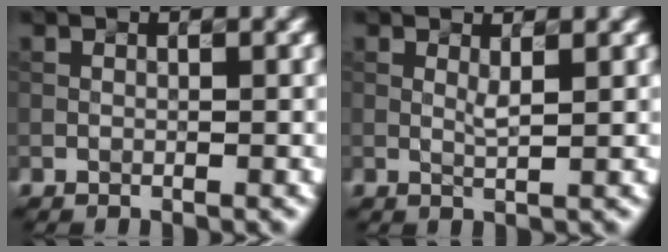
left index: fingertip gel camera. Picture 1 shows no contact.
{"total": 0.8, "force": [0.3, -0.1, 0.7], "torque": [-0.018, 0.001, 0.013]}